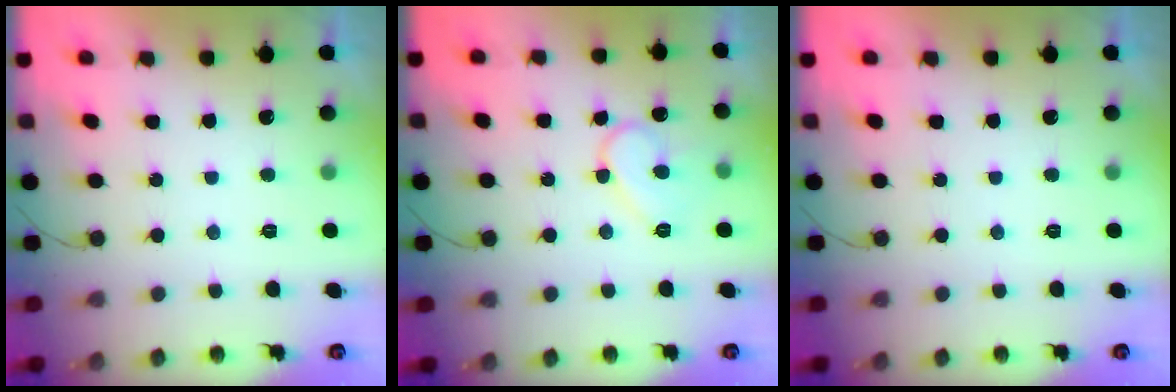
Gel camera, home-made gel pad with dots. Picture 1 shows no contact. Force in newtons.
{"total": 8.5, "press": 8.5, "slide": 0.7}
{"total": 0.0}